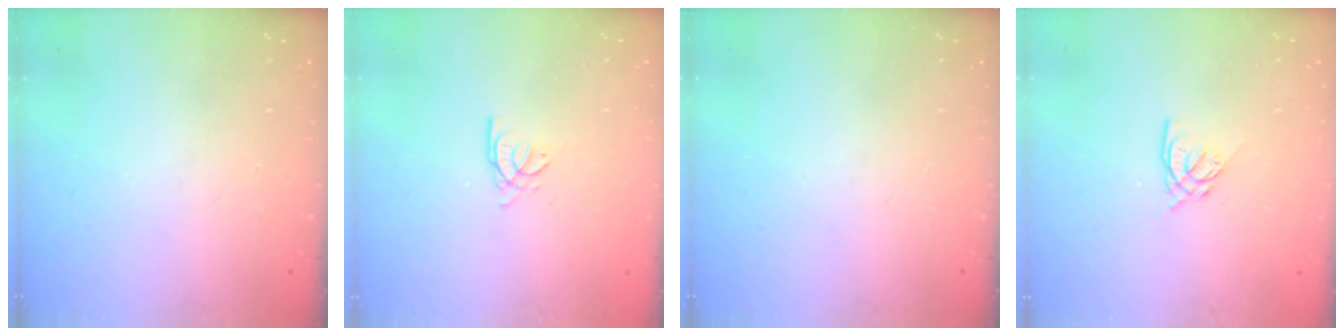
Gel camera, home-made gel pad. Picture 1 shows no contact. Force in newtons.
{"total": 2.6, "press": 2.6, "slide": 0.3}
{"total": 0.0}
{"total": 5.5, "press": 5.5, "slide": 0.5}